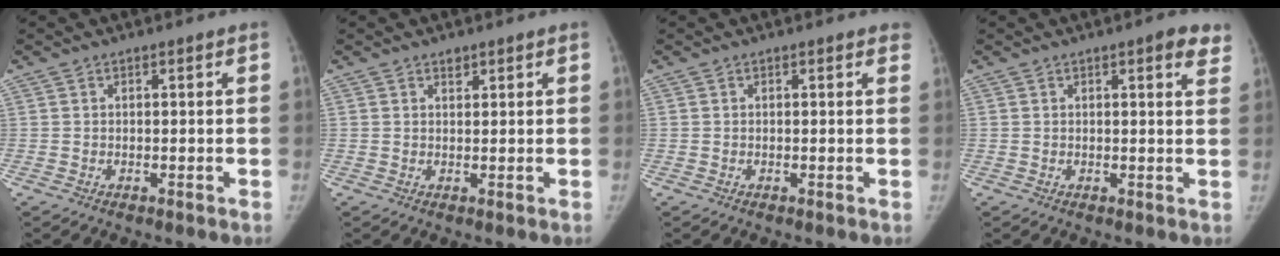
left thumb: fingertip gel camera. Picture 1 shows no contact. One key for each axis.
{"total": 1.2, "fx": 0.9, "fy": 0.7, "fz": 0.4, "tx": 0.001, "ty": -0.006, "tz": 0.012}
{"total": 1.3, "fx": 1.0, "fy": 0.5, "fz": 0.6, "tx": 0.002, "ty": 0.000, "tz": 0.006}
{"total": 4.0, "fx": 2.4, "fy": 1.1, "fz": 3.0, "tx": -0.023, "ty": -0.008, "tz": 0.023}